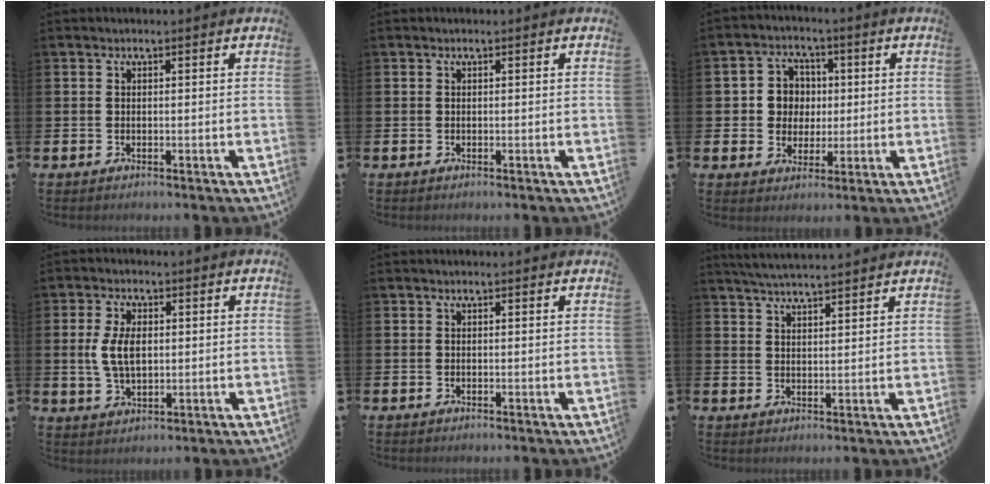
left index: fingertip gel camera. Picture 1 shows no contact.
{"total": 0.0}
{"total": 5.6, "force": [1.4, 5.2, 1.4], "torque": [-0.038, 0.010, 0.021]}
{"total": 5.6, "force": [1.0, 3.2, 4.5], "torque": [-0.087, 0.004, 0.011]}
{"total": 0.0}
{"total": 4.2, "force": [4.2, -0.4, 0.6], "torque": [-0.020, -0.018, 0.075]}